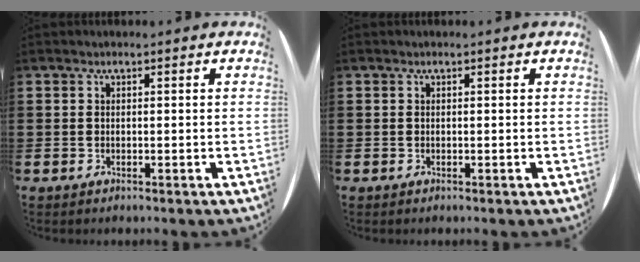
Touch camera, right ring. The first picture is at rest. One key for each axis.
{"total": 0.0}